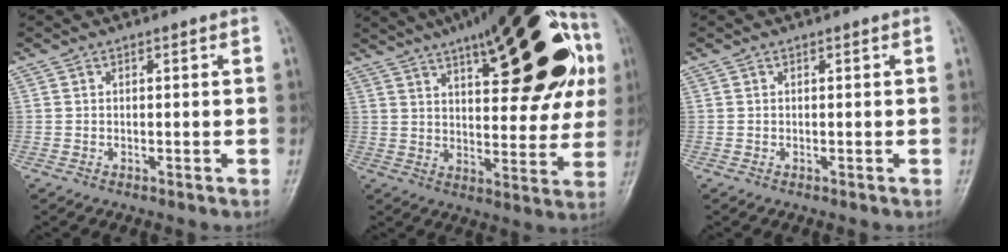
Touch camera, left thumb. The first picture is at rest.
{"total": 32.1, "force": [12.5, 12.3, 26.9], "torque": [-0.346, 0.028, 0.180]}
{"total": 0.0}